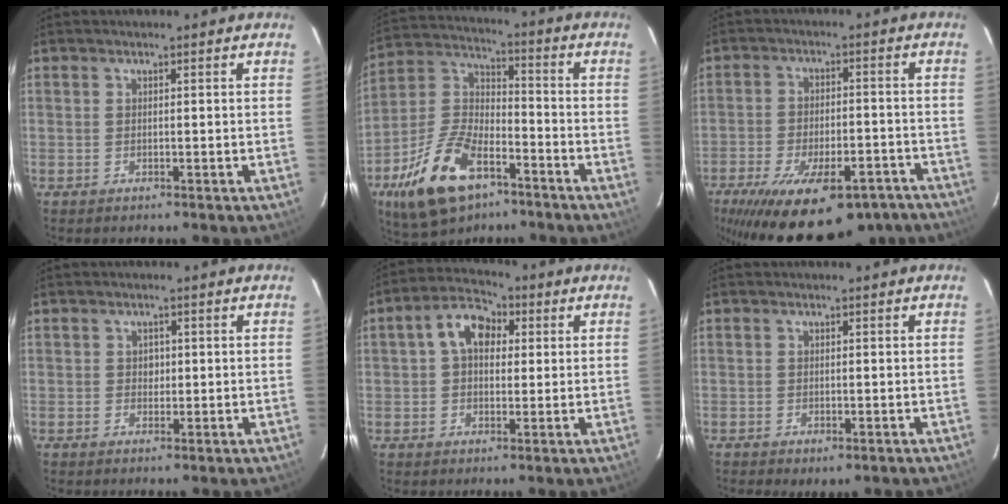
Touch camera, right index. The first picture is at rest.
{"total": 18.1, "force": [-9.8, 9.0, 12.2], "torque": [-0.260, -0.002, -0.175]}
{"total": 24.8, "force": [-17.7, 9.7, 14.4], "torque": [-0.271, -0.033, -0.244]}
{"total": 1.6, "force": [0.1, 1.5, 0.5], "torque": [-0.004, 0.004, 0.002]}
{"total": 8.0, "force": [2.0, 5.6, 5.3], "torque": [-0.098, 0.034, 0.031]}
{"total": 1.4, "force": [-0.6, 1.0, 0.9], "torque": [-0.017, -0.006, -0.007]}